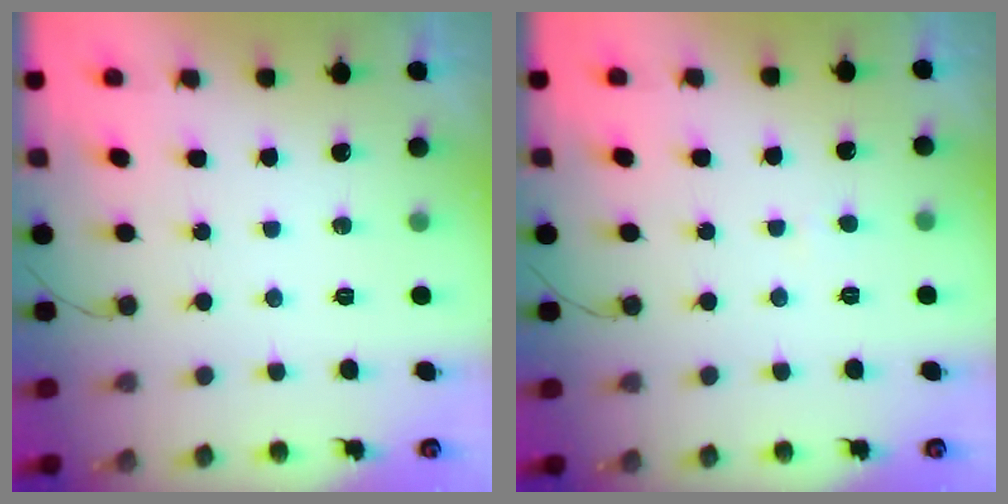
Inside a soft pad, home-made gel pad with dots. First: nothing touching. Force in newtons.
{"total": 0.7, "press": 0.7, "slide": 0.1}